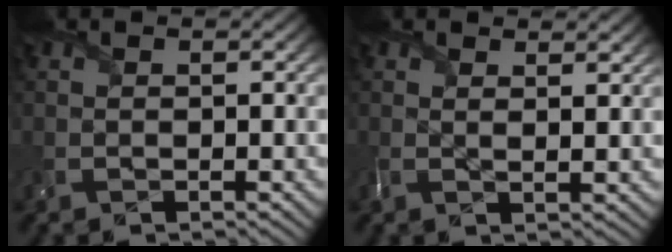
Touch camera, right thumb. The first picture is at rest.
{"total": 2.2, "force": [1.4, 0.6, 1.5], "torque": [-0.031, -0.003, 0.026]}